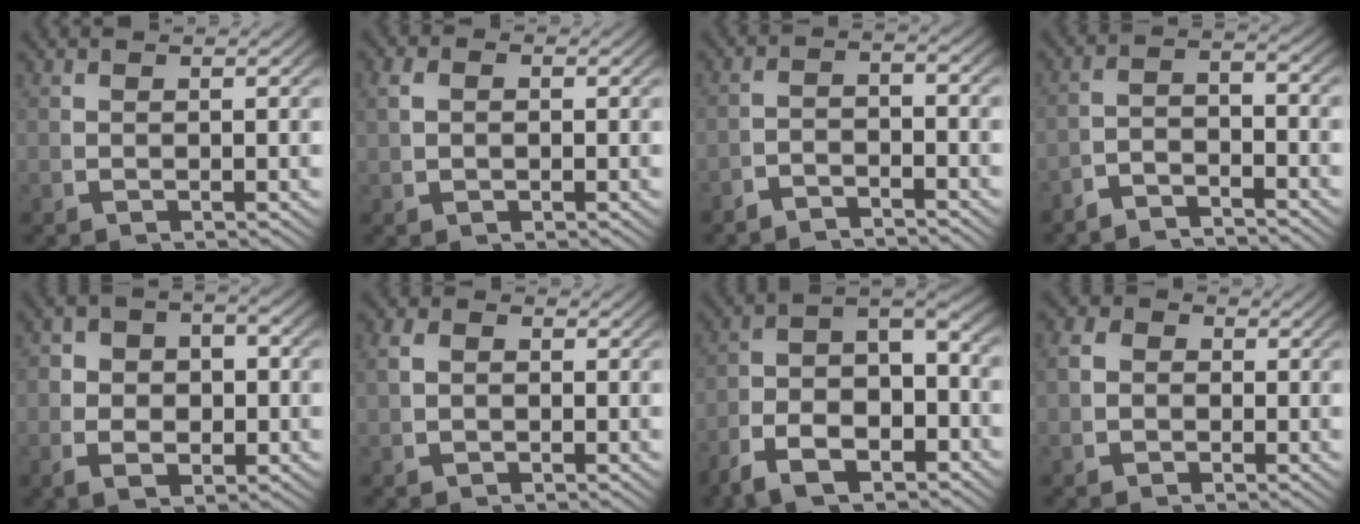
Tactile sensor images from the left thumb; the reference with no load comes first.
{"total": 2.0, "force": [0.3, 1.6, 1.2], "torque": [-0.026, 0.000, 0.008]}
{"total": 2.8, "force": [-2.6, 0.6, 0.7], "torque": [-0.007, -0.008, -0.050]}
{"total": 3.3, "force": [-2.7, 1.1, 1.5], "torque": [-0.025, -0.012, -0.050]}
{"total": 4.3, "force": [-0.6, 3.1, 3.0], "torque": [-0.048, -0.014, -0.005]}
{"total": 2.1, "force": [0.1, 1.8, 1.2], "torque": [-0.027, -0.004, 0.004]}
{"total": 10.5, "force": [-1.8, 7.0, 7.7], "torque": [-0.127, -0.013, -0.038]}
{"total": 2.9, "force": [0.0, 2.6, 1.3], "torque": [-0.025, -0.004, -0.004]}